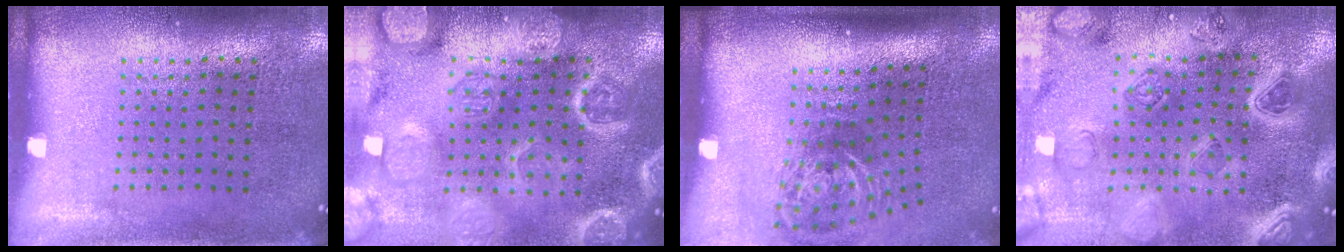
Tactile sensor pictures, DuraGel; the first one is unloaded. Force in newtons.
{"total": 6.0, "press": 5.9, "slide": 0.7}
{"total": 2.1, "press": 1.3, "slide": 1.7}
{"total": 3.4, "press": 3.3, "slide": 1.0}